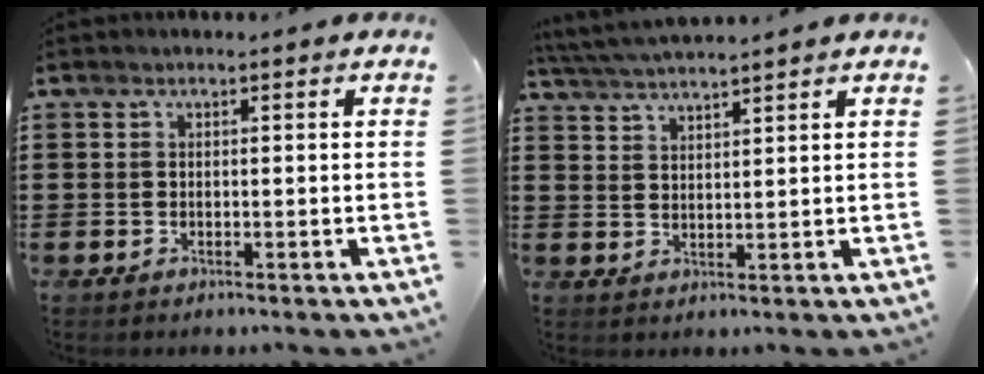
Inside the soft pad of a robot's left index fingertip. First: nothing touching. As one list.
[{"total": 3.8, "force": [3.6, -0.4, 1.0], "torque": [-0.032, -0.011, 0.066]}]